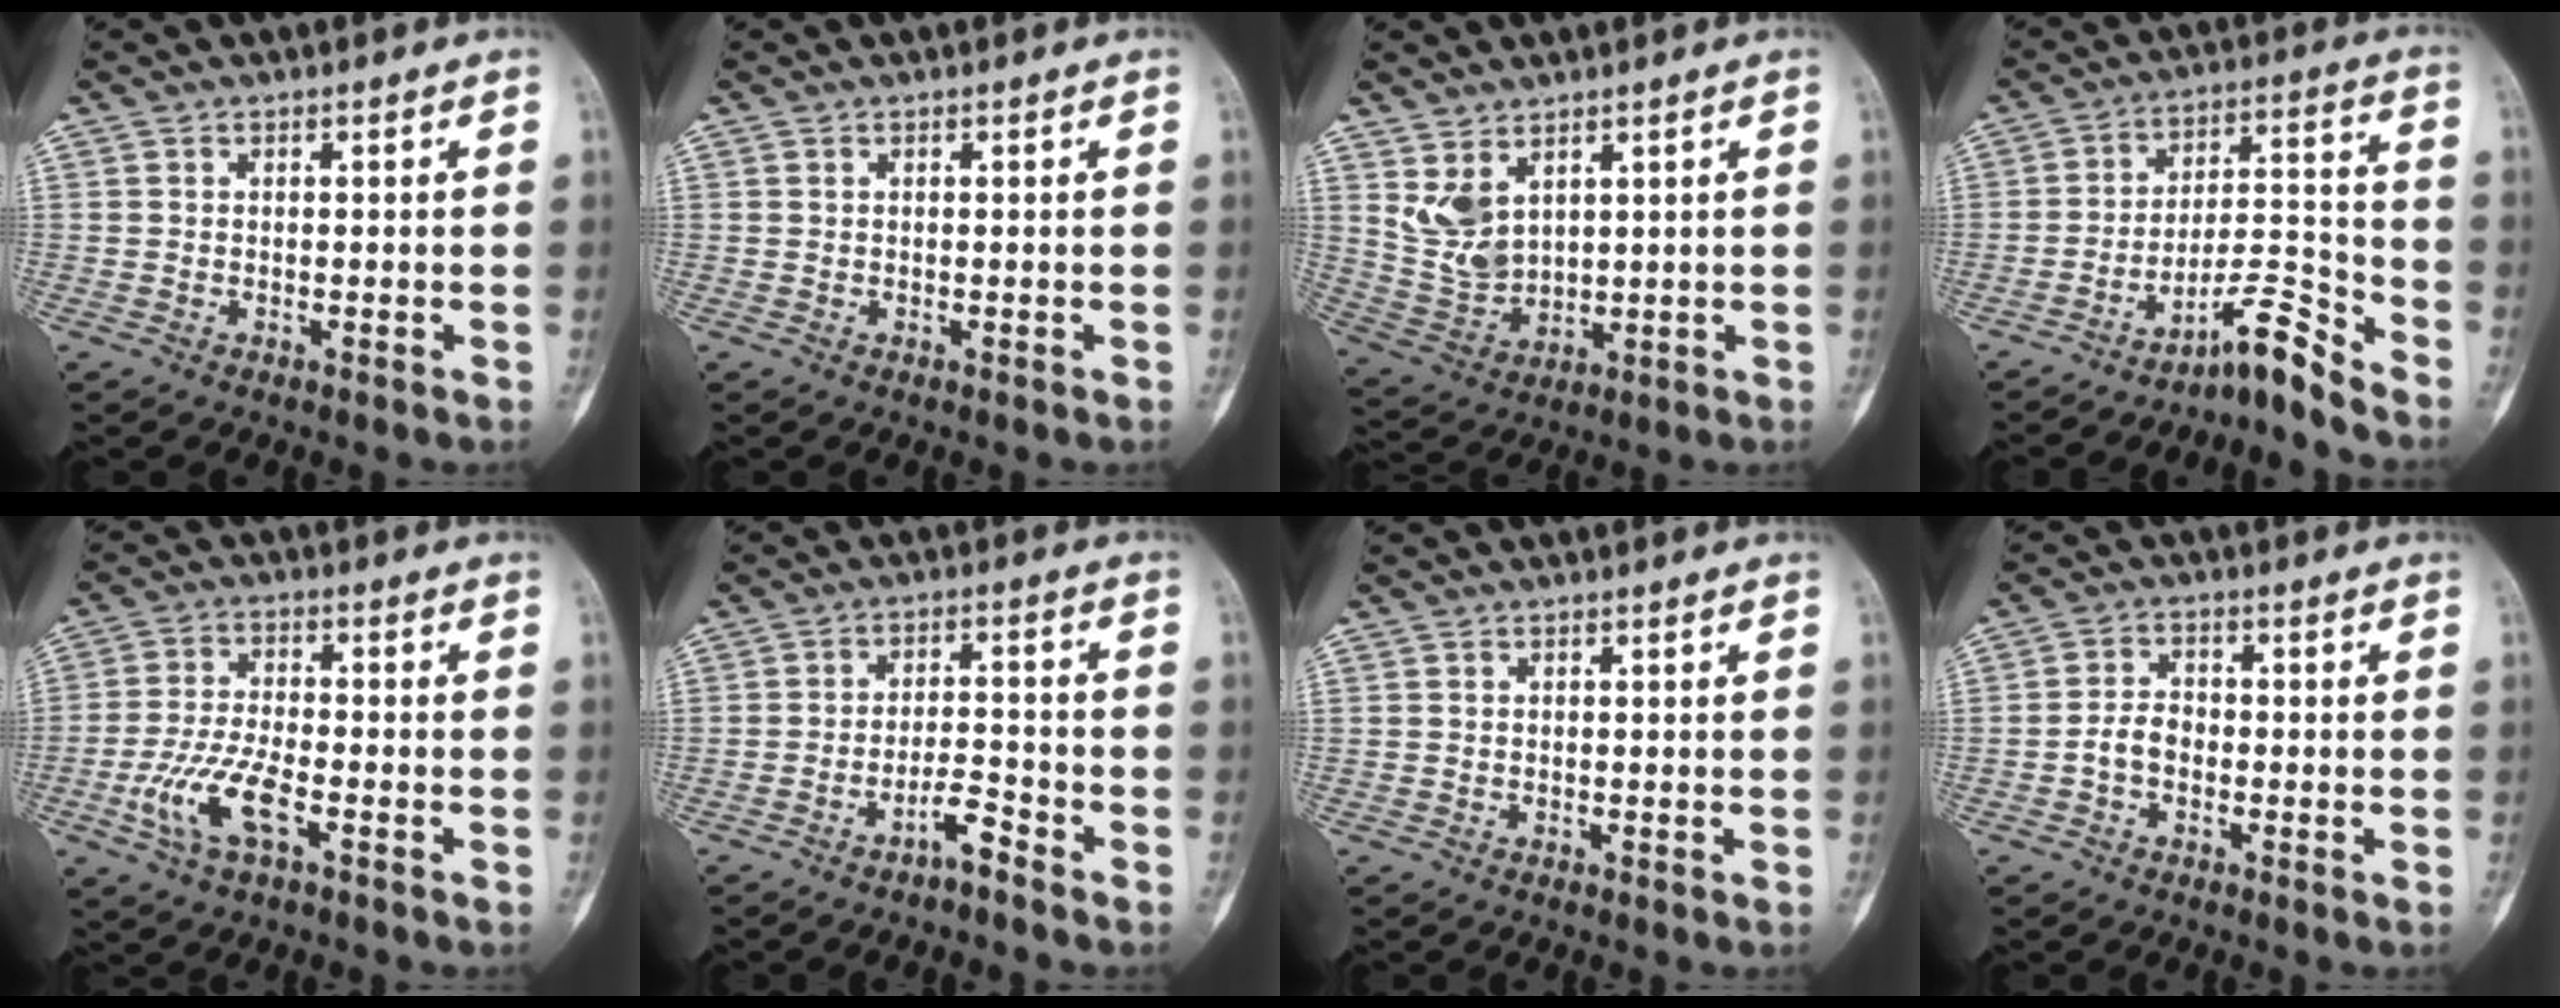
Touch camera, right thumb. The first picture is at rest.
{"total": 0.0}
{"total": 7.3, "force": [3.7, 4.3, 4.5], "torque": [-0.077, -0.022, 0.094]}
{"total": 8.3, "force": [-7.3, 0.3, 3.8], "torque": [-0.062, 0.097, -0.123]}
{"total": 9.6, "force": [-3.8, 3.8, 7.9], "torque": [-0.174, 0.014, -0.072]}
{"total": 4.2, "force": [-3.2, 0.9, 2.6], "torque": [-0.039, 0.035, -0.056]}
{"total": 0.0}
{"total": 3.9, "force": [-1.3, 2.7, 2.5], "torque": [-0.039, 0.018, -0.030]}